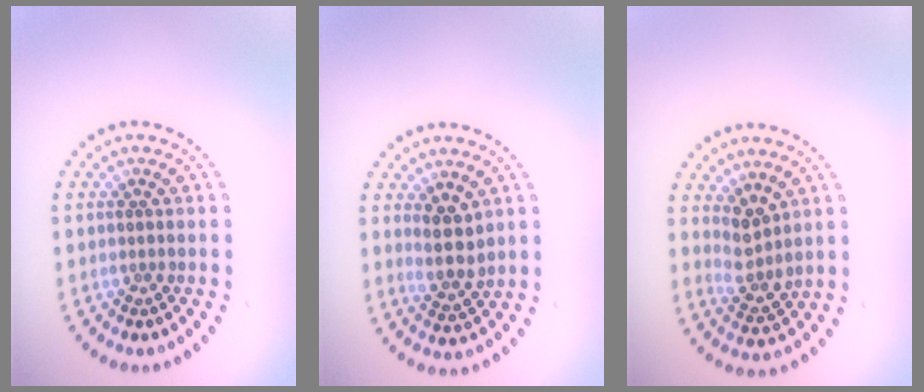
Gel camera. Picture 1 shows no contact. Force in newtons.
{"total": 2.8, "press": 2.4, "slide": 1.4}
{"total": 2.6, "press": 2.0, "slide": 1.6}